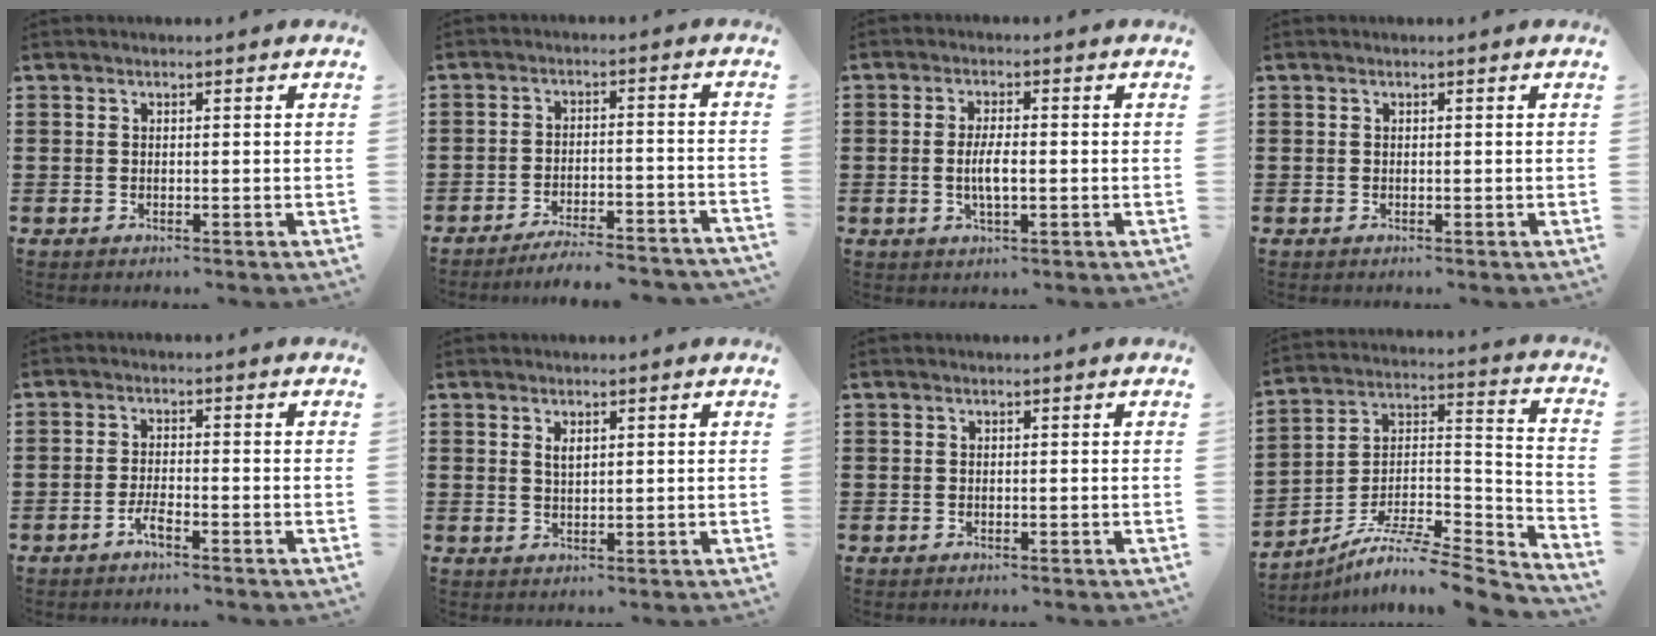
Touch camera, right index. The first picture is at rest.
{"total": 4.8, "force": [-4.5, -0.2, 1.5], "torque": [-0.027, -0.006, -0.088]}
{"total": 3.9, "force": [-0.5, 1.1, 3.7], "torque": [-0.081, -0.005, -0.014]}
{"total": 0.0}
{"total": 2.5, "force": [-1.8, 0.2, 1.8], "torque": [-0.040, -0.002, -0.035]}
{"total": 1.6, "force": [0.9, 0.7, 1.2], "torque": [-0.025, 0.004, 0.015]}
{"total": 0.0}
{"total": 8.0, "force": [-6.6, 1.8, 4.1], "torque": [-0.071, 0.005, -0.132]}